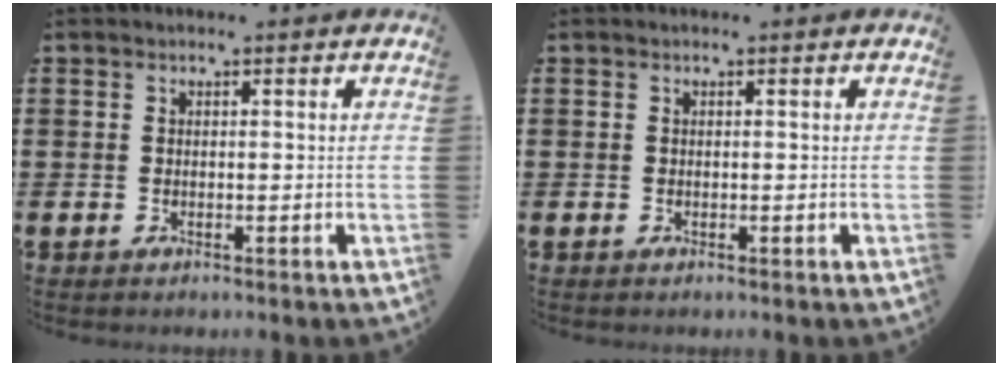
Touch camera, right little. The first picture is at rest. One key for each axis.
{"total": 0.0}